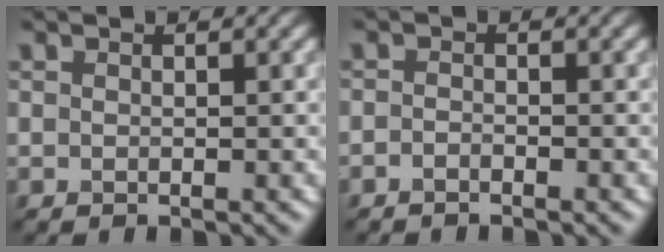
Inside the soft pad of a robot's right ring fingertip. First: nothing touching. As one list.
[{"total": 0.8, "force": [-0.7, 0.2, 0.4], "torque": [-0.007, 0.000, -0.014]}]